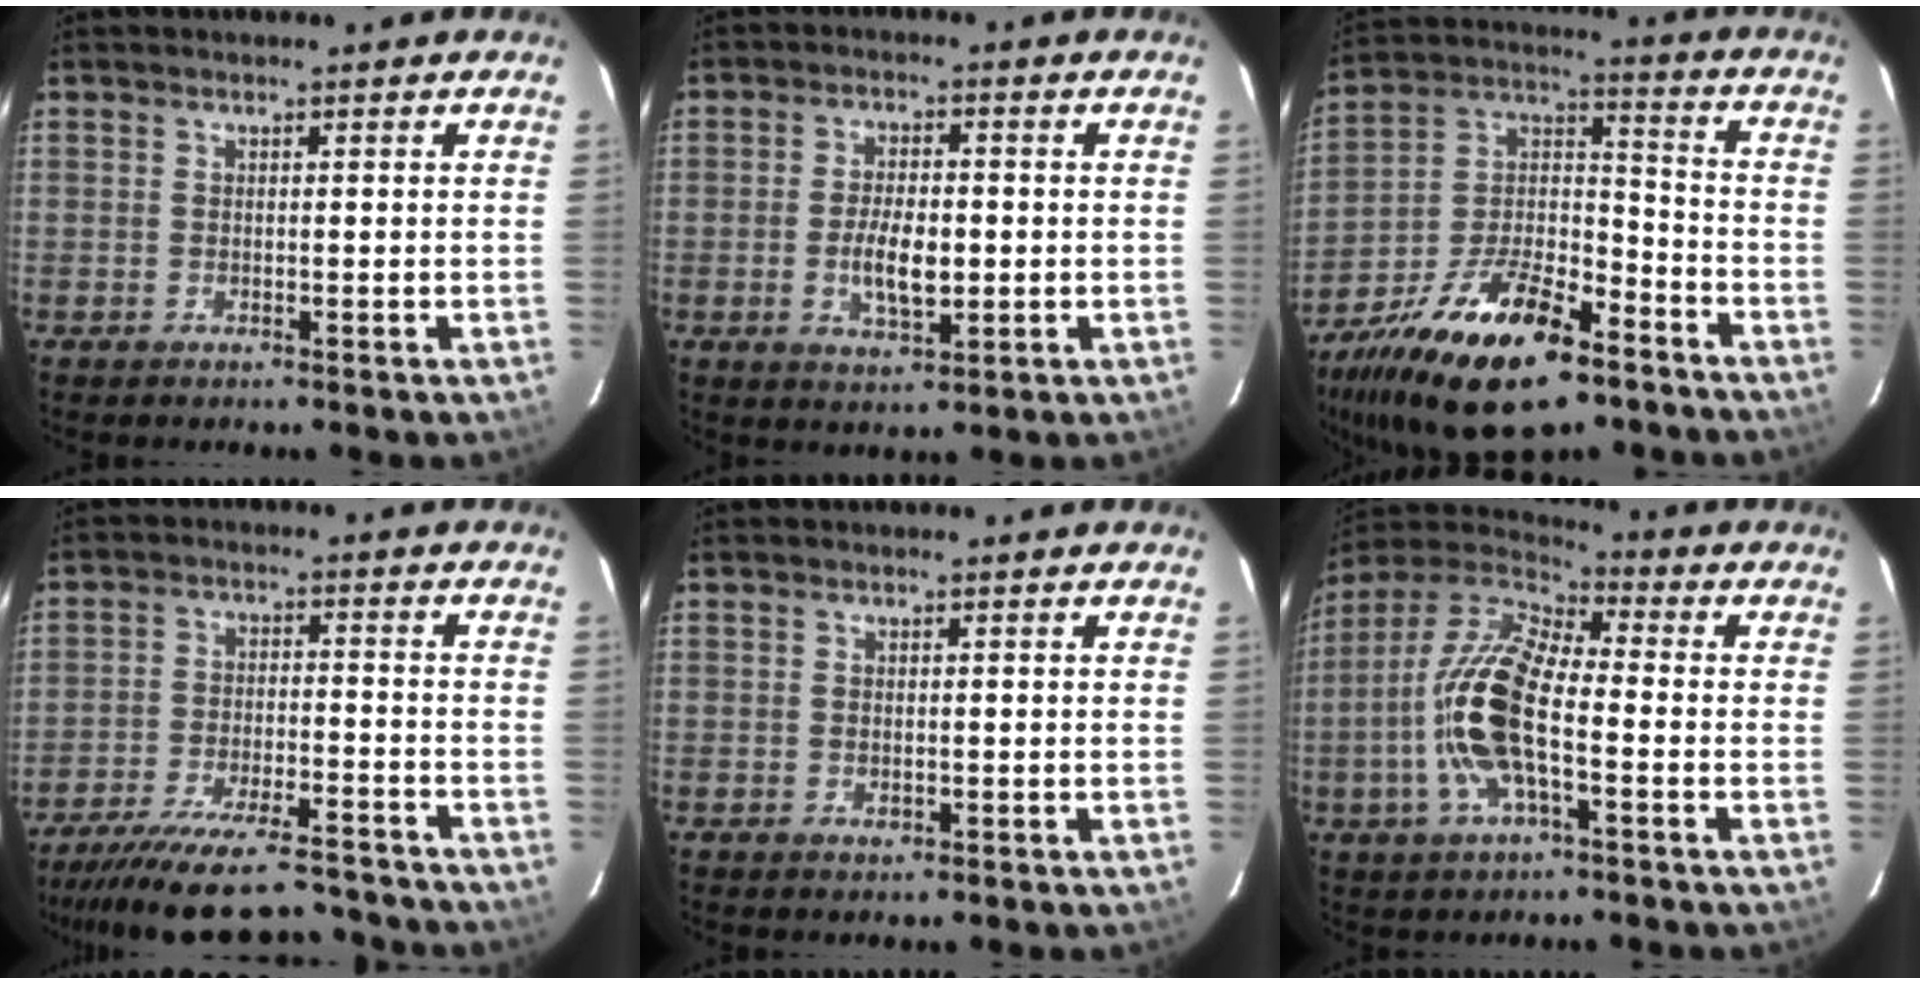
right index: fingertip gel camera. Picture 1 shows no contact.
{"total": 6.8, "force": [-1.2, 2.7, 6.2], "torque": [-0.121, -0.004, -0.020]}
{"total": 23.4, "force": [-14.1, 10.0, 15.8], "torque": [-0.306, -0.003, -0.239]}
{"total": 19.7, "force": [-17.8, 4.2, 7.6], "torque": [-0.156, -0.008, -0.258]}
{"total": 1.0, "force": [-0.2, 0.8, 0.6], "torque": [-0.009, 0.000, -0.002]}
{"total": 15.9, "force": [-3.6, 6.1, 14.2], "torque": [-0.290, 0.003, -0.081]}